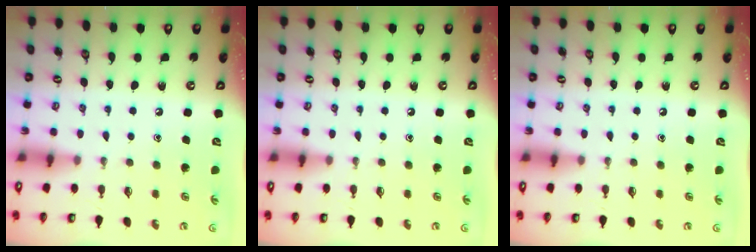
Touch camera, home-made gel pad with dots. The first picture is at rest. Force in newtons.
{"total": 0.0}
{"total": 0.0}